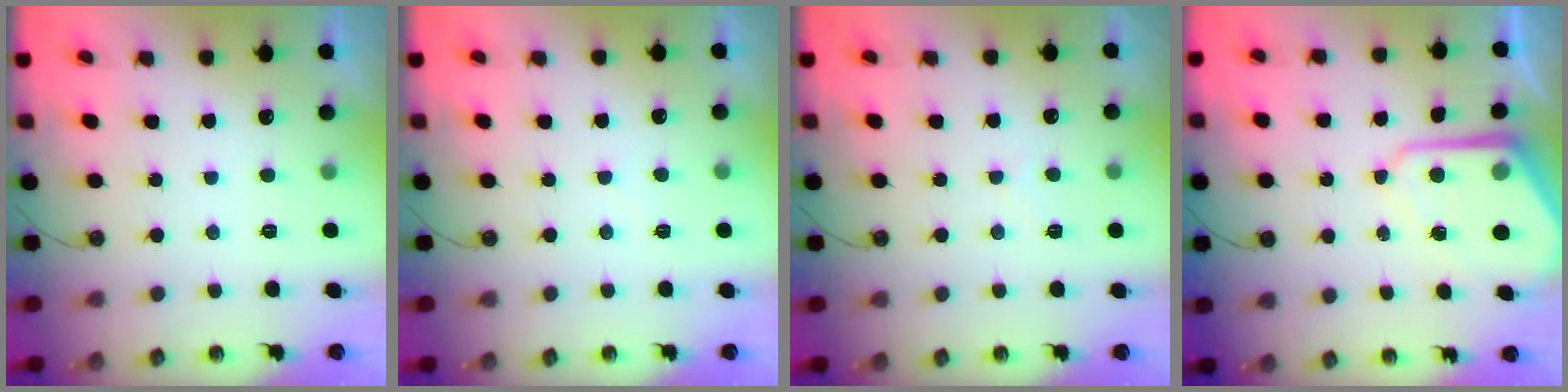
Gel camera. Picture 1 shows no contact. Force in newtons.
{"total": 1.5, "press": 1.5, "slide": 0.4}
{"total": 5.7, "press": 5.6, "slide": 0.7}
{"total": 8.3, "press": 8.3, "slide": 0.7}